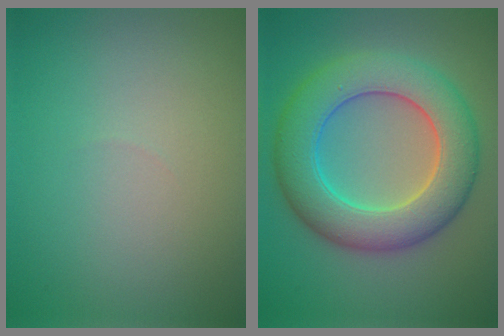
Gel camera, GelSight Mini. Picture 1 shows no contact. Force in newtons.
{"total": 8.9, "press": 8.9, "slide": 0.2}